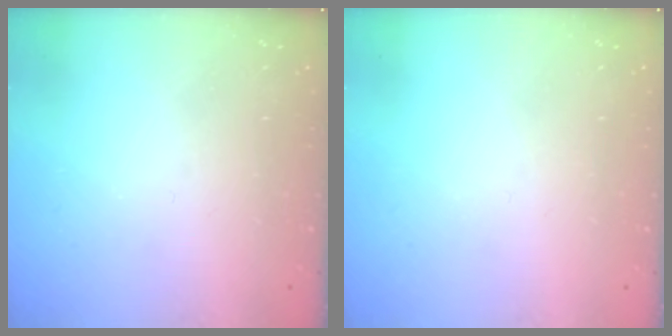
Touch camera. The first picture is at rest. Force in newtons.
{"total": 0.0}